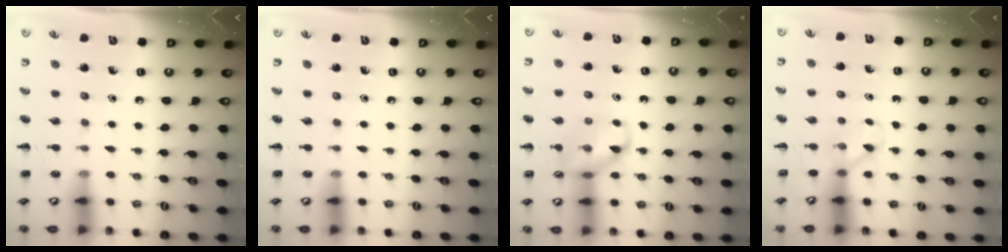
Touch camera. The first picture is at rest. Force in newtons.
{"total": 0.0}
{"total": 11.3, "press": 11.2, "slide": 1.5}
{"total": 2.8, "press": 2.6, "slide": 1.0}